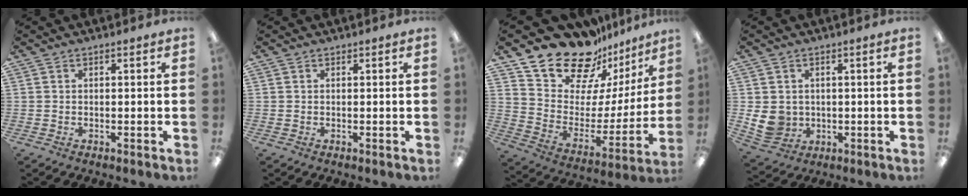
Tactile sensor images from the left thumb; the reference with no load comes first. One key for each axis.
{"total": 0.0}
{"total": 20.5, "fx": 16.6, "fy": 10.3, "fz": 6.3, "tx": -0.112, "ty": -0.126, "tz": 0.302}
{"total": 6.9, "fx": 0.4, "fy": 6.4, "fz": 2.7, "tx": -0.068, "ty": 0.003, "tz": 0.010}